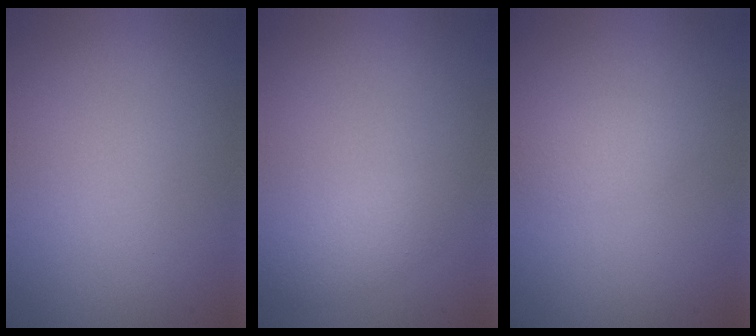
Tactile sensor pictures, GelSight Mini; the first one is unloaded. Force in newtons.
{"total": 1.6, "press": 1.6, "slide": 0.0}
{"total": 1.6, "press": 1.6, "slide": 0.1}